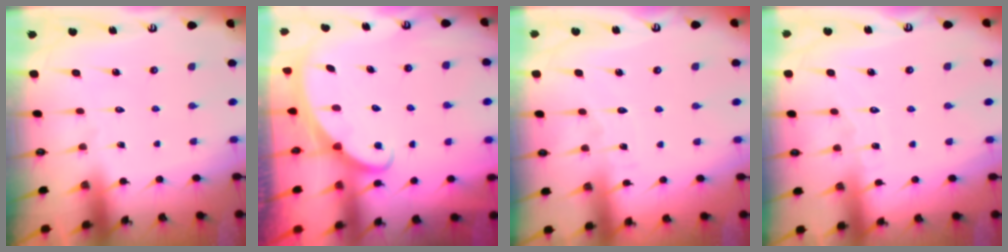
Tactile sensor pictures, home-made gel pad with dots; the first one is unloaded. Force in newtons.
{"total": 2.5, "press": 2.5, "slide": 0.3}
{"total": 3.8, "press": 3.8, "slide": 0.4}
{"total": 4.2, "press": 4.2, "slide": 0.5}